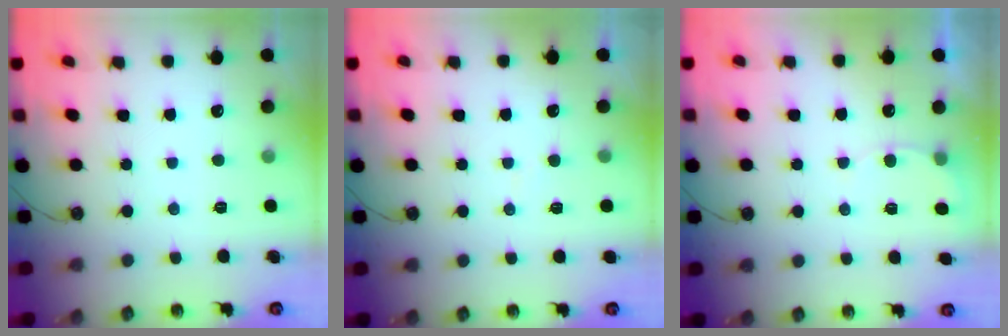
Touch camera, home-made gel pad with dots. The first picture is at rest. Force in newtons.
{"total": 2.7, "press": 2.6, "slide": 0.3}
{"total": 5.0, "press": 4.7, "slide": 1.4}